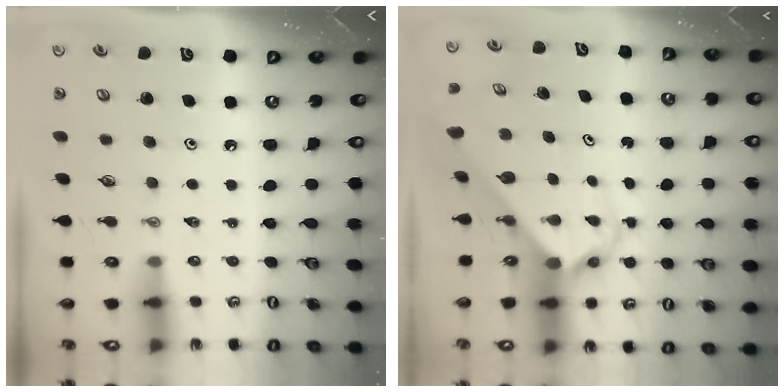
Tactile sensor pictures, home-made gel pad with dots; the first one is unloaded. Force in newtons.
{"total": 3.3, "press": 3.3, "slide": 0.3}